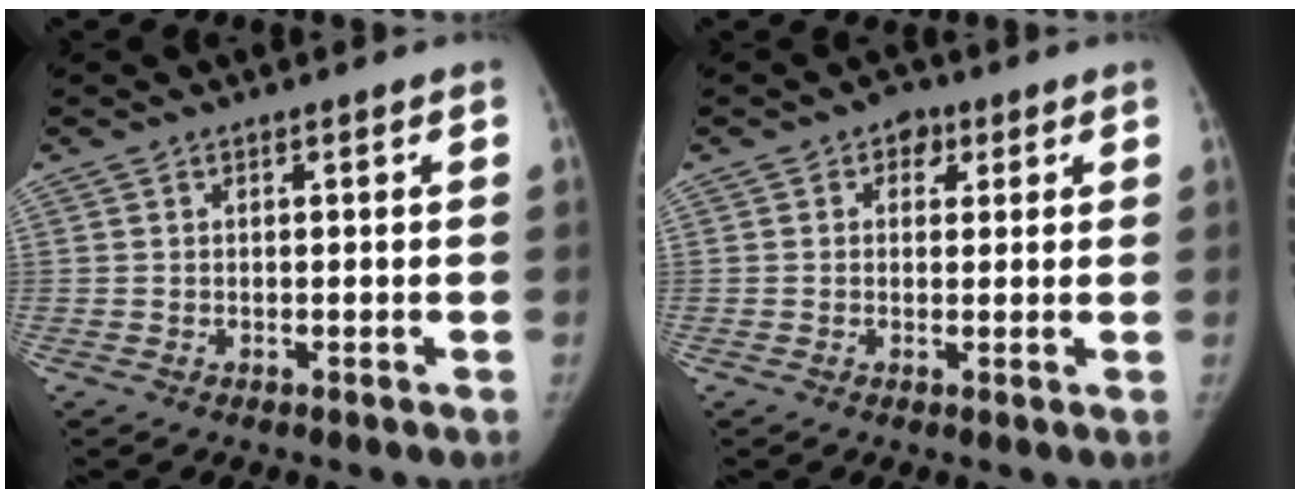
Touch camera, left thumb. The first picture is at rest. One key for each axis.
{"total": 3.6, "fx": 1.5, "fy": 2.8, "fz": 1.6, "tx": 0.005, "ty": -0.001, "tz": 0.016}